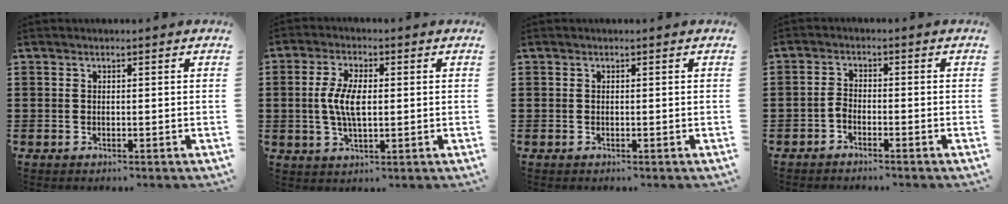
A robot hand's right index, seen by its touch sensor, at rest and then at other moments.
{"total": 6.2, "force": [0.1, 2.6, 5.6], "torque": [-0.127, 0.001, -0.006]}
{"total": 0.0}
{"total": 1.8, "force": [-1.5, 0.7, 0.7], "torque": [-0.020, 0.007, -0.030]}